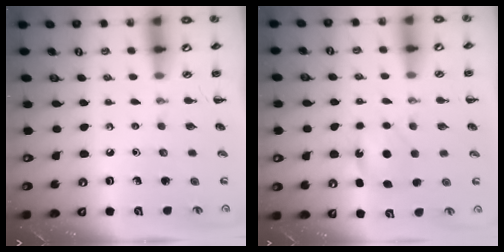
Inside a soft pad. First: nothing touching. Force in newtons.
{"total": 5.7, "press": 5.4, "slide": 1.7}